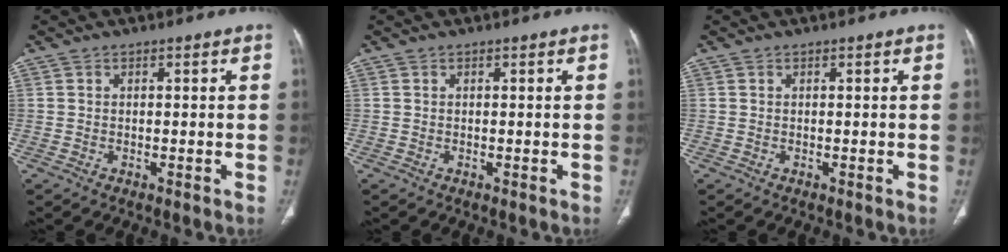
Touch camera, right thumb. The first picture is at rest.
{"total": 0.0}
{"total": 0.0}